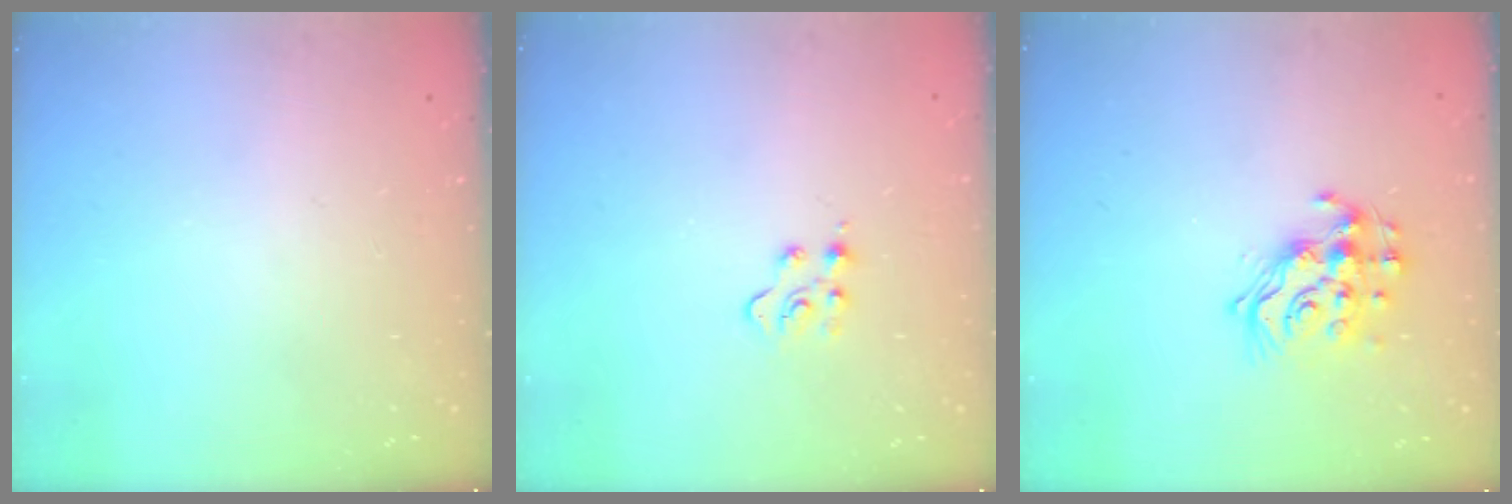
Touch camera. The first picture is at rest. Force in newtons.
{"total": 3.9, "press": 3.8, "slide": 0.4}
{"total": 13.5, "press": 13.5, "slide": 1.3}